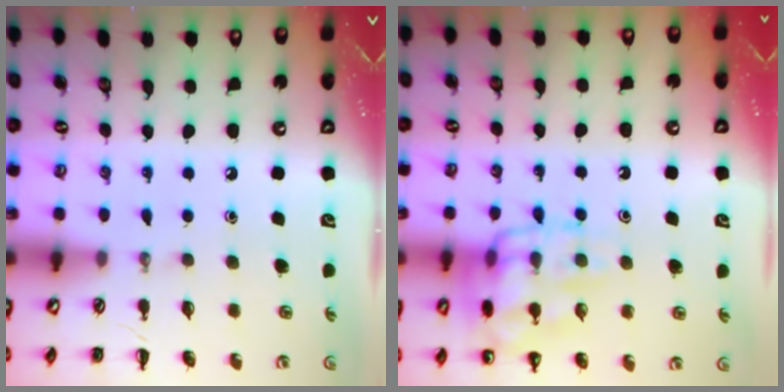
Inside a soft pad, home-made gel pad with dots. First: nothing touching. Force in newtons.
{"total": 14.0, "press": 14.0, "slide": 1.3}